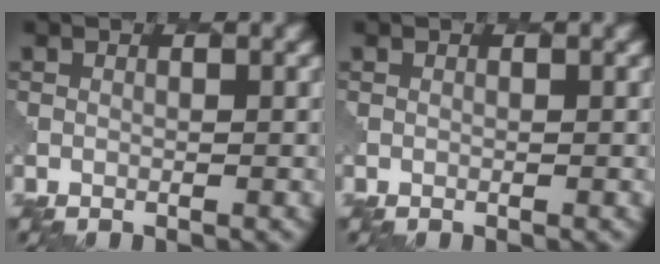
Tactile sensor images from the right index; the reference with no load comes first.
{"total": 0.0}